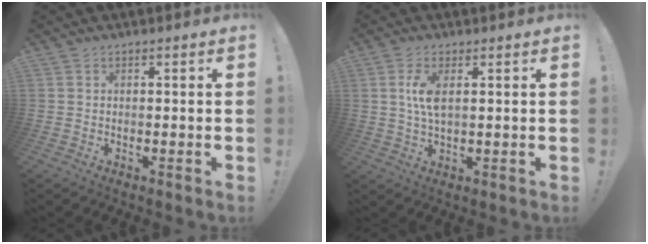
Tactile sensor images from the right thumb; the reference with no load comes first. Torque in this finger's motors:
{"motor_torque": [0.04, 0.05, 0.47, -0.09, 0.02]}